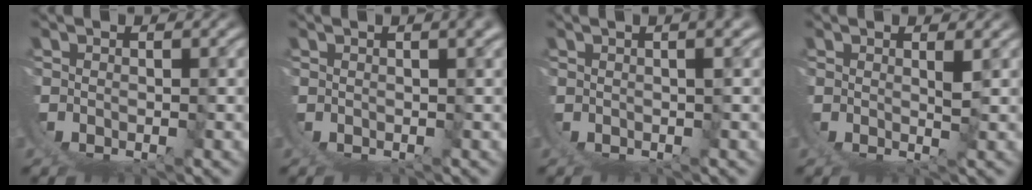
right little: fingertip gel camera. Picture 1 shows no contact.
{"total": 1.1, "force": [0.5, -0.6, 0.7], "torque": [0.000, 0.009, 0.008]}
{"total": 1.7, "force": [0.8, -0.6, 1.4], "torque": [-0.003, 0.012, 0.012]}
{"total": 1.6, "force": [0.8, -1.2, 0.6], "torque": [-0.004, -0.006, 0.017]}